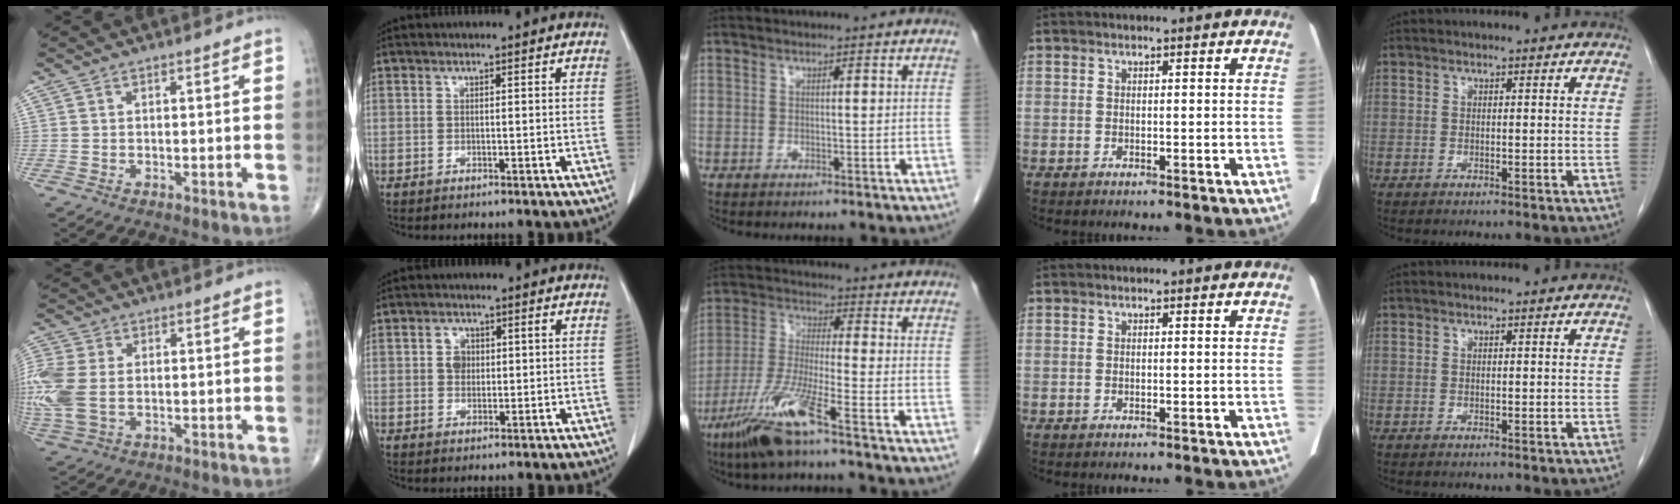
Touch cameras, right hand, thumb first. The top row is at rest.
{"thumb": {"total": 11.5, "force": [-0.1, 7.4, 8.7], "torque": [-0.249, 0.003, 0.004]}, "index": {"total": 2.9, "force": [0.6, 2.2, 1.7], "torque": [-0.027, 0.007, 0.010]}, "middle": {"total": 10.5, "force": [-6.5, -0.1, 8.3], "torque": [-0.180, -0.026, -0.134]}}